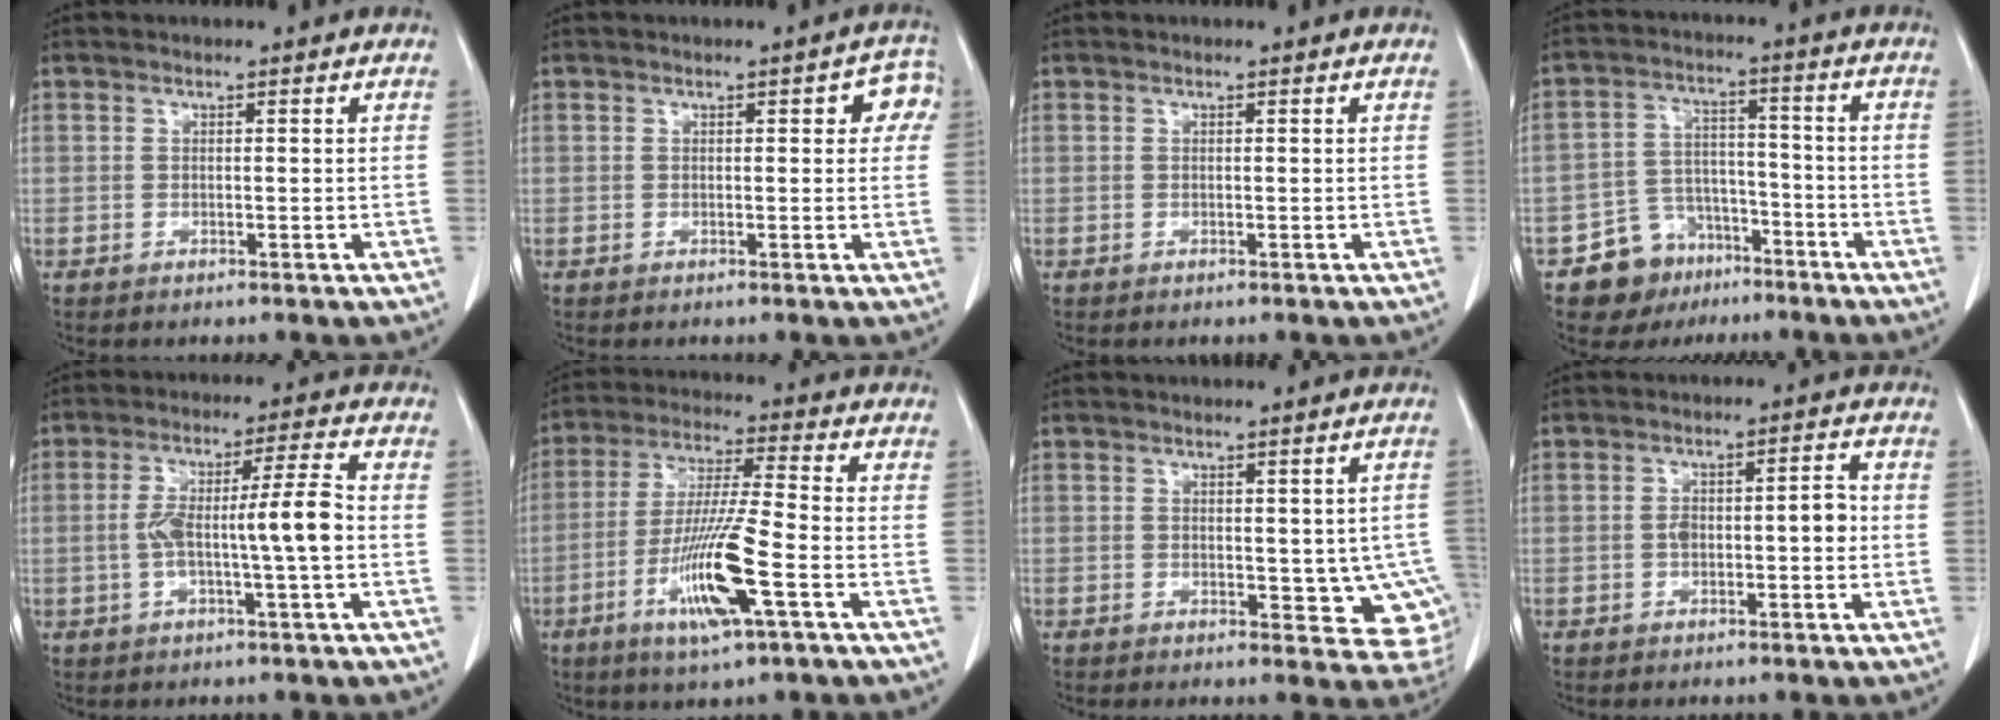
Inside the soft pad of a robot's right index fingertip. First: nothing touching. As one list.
[{"total": 4.2, "force": [1.2, 1.8, 3.6], "torque": [-0.026, 0.015, 0.006]}, {"total": 0.0}, {"total": 8.3, "force": [-5.2, 6.2, 1.6], "torque": [-0.029, 0.021, -0.079]}, {"total": 8.9, "force": [-1.3, 0.1, 8.8], "torque": [-0.161, 0.019, -0.023]}, {"total": 13.1, "force": [-4.9, 0.3, 12.1], "torque": [-0.240, -0.019, -0.091]}, {"total": 7.4, "force": [-0.5, 3.8, 6.3], "torque": [-0.048, -0.004, 0.000]}, {"total": 4.9, "force": [-0.6, 1.8, 4.5], "torque": [-0.075, 0.019, -0.008]}]